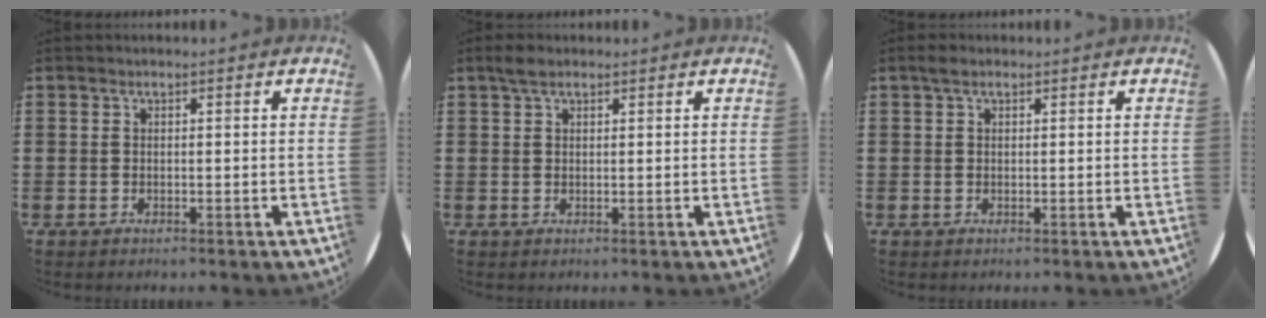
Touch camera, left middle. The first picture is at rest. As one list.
[{"total": 1.8, "force": [1.3, 0.8, 0.9], "torque": [-0.011, 0.003, 0.021]}, {"total": 1.0, "force": [0.6, 0.6, 0.6], "torque": [-0.004, 0.003, 0.009]}]